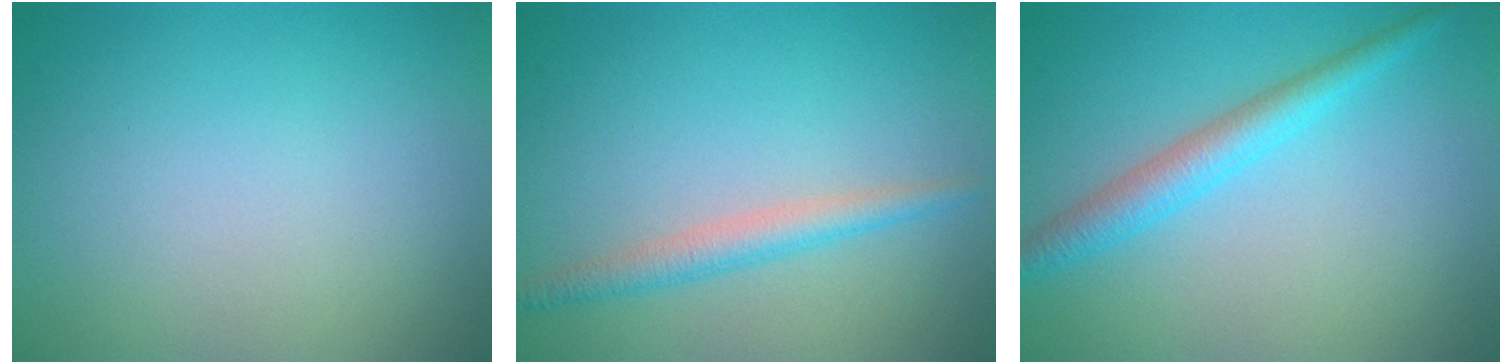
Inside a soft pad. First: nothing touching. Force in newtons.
{"total": 2.3, "press": 2.3, "slide": 0.1}
{"total": 3.0, "press": 3.0, "slide": 0.2}